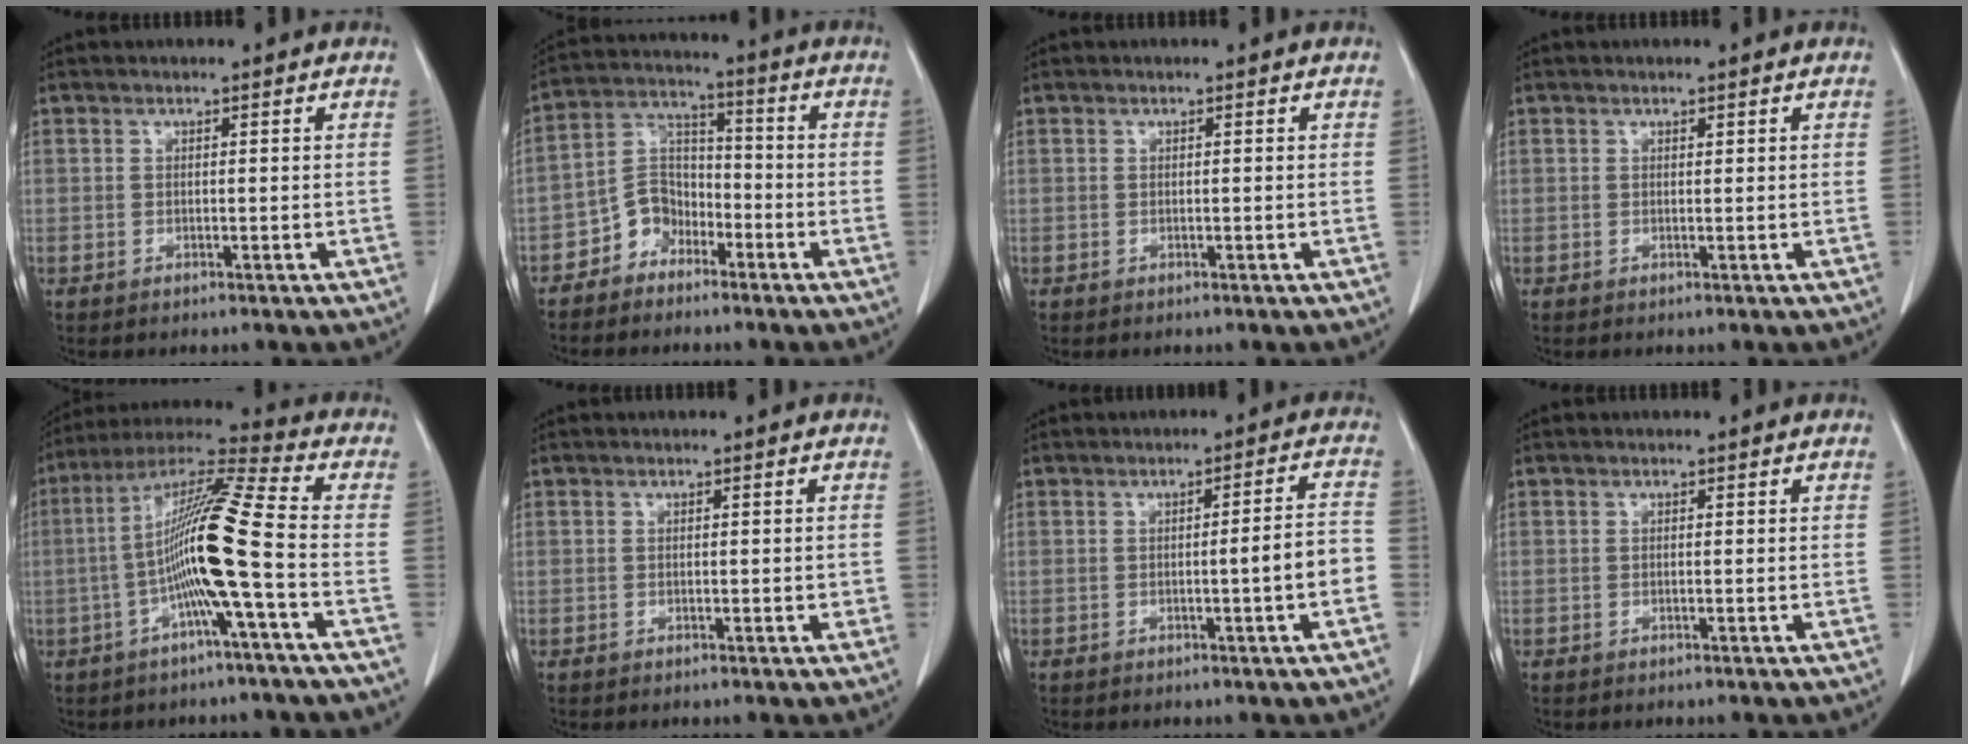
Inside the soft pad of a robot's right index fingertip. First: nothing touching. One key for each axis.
{"total": 6.7, "fx": -4.1, "fy": 4.7, "fz": 2.2, "tx": -0.043, "ty": 0.019, "tz": -0.079}
{"total": 0.0}
{"total": 0.0}
{"total": 13.4, "fx": -2.7, "fy": -1.3, "fz": 13.1, "tx": -0.243, "ty": 0.014, "tz": -0.062}
{"total": 1.1, "fx": -0.1, "fy": 0.6, "fz": 1.0, "tx": -0.011, "ty": 0.001, "tz": 0.000}
{"total": 5.1, "fx": -1.4, "fy": -0.4, "fz": 4.9, "tx": -0.063, "ty": 0.009, "tz": -0.021}
{"total": 0.0}